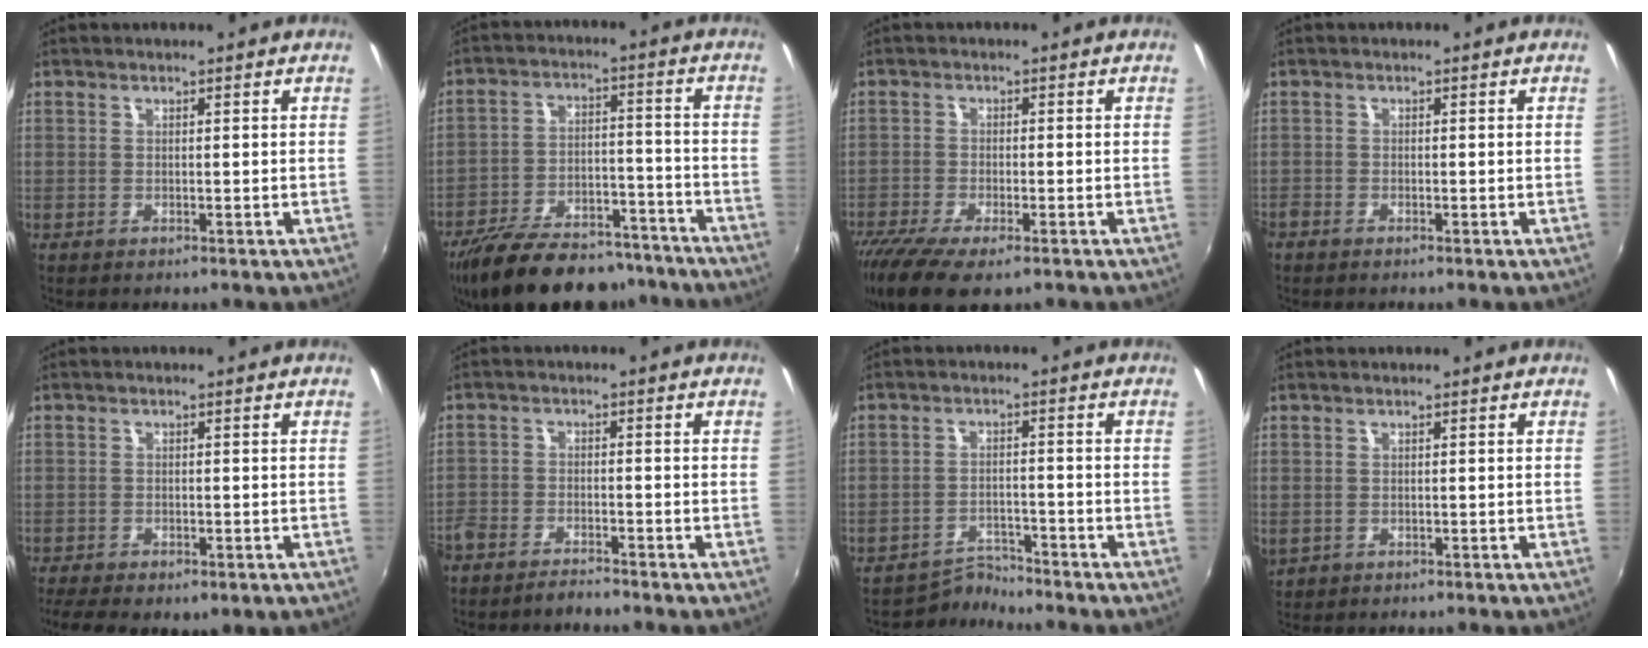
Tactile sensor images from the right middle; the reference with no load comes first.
{"total": 23.4, "force": [-19.1, 8.7, 10.4], "torque": [-0.205, -0.004, -0.272]}
{"total": 11.3, "force": [-7.7, 3.6, 7.4], "torque": [-0.170, -0.051, -0.138]}
{"total": 1.5, "force": [-1.4, 0.5, 0.4], "torque": [-0.012, -0.007, -0.029]}
{"total": 8.5, "force": [-5.3, 3.7, 5.5], "torque": [-0.122, -0.038, -0.082]}
{"total": 5.9, "force": [-5.3, 1.7, 2.0], "torque": [-0.063, -0.013, -0.097]}
{"total": 4.0, "force": [-3.8, -0.2, -1.3], "torque": [0.015, 0.012, -0.064]}
{"total": 1.9, "force": [-0.2, 1.7, 0.8], "torque": [-0.015, -0.003, -0.001]}